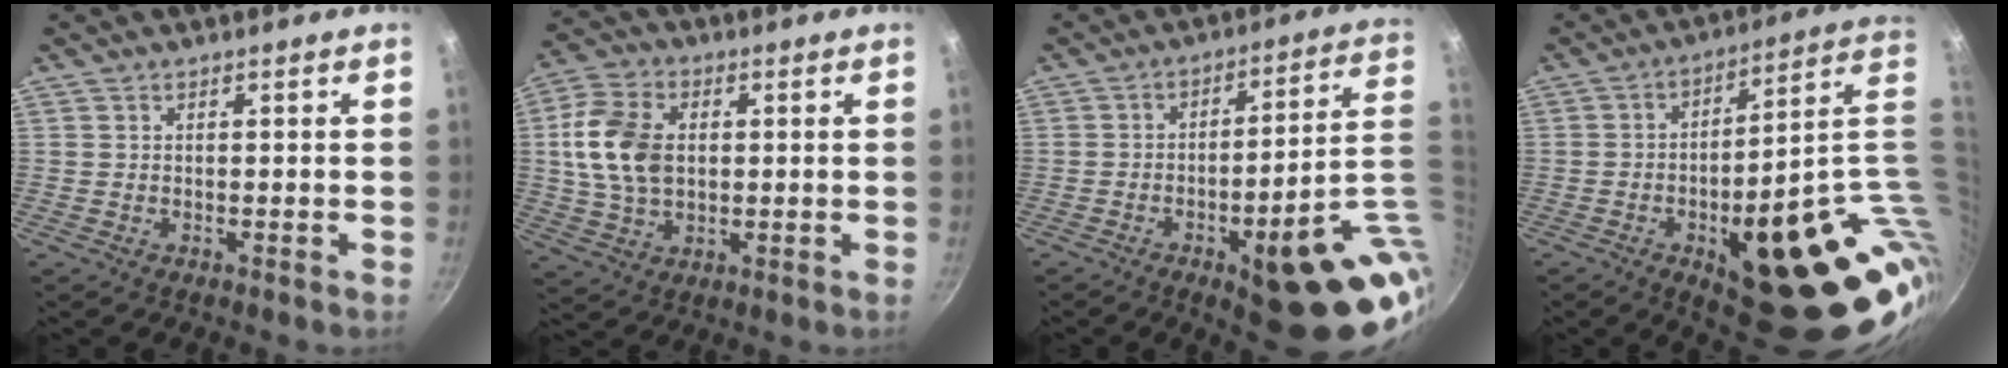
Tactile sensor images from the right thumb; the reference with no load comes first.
{"total": 12.7, "force": [1.2, 8.8, 9.2], "torque": [-0.163, 0.008, 0.017]}
{"total": 21.9, "force": [-4.3, 6.1, 20.7], "torque": [-0.220, 0.015, -0.044]}
{"total": 29.2, "force": [-2.0, 10.9, 27.0], "torque": [-0.307, 0.001, -0.004]}